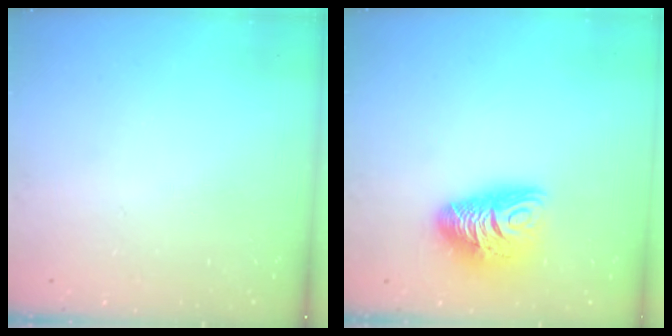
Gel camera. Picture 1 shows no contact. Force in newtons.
{"total": 11.6, "press": 11.6, "slide": 1.3}